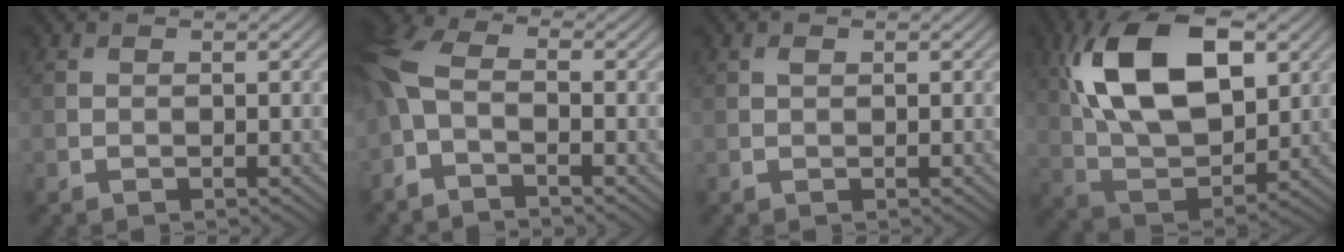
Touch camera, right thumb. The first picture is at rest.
{"total": 6.5, "force": [-2.3, 3.0, 5.3], "torque": [-0.136, 0.001, -0.066]}
{"total": 0.5, "force": [0.2, 0.2, 0.4], "torque": [-0.008, 0.001, 0.002]}
{"total": 16.2, "force": [5.3, 8.8, 12.6], "torque": [-0.260, 0.014, 0.095]}